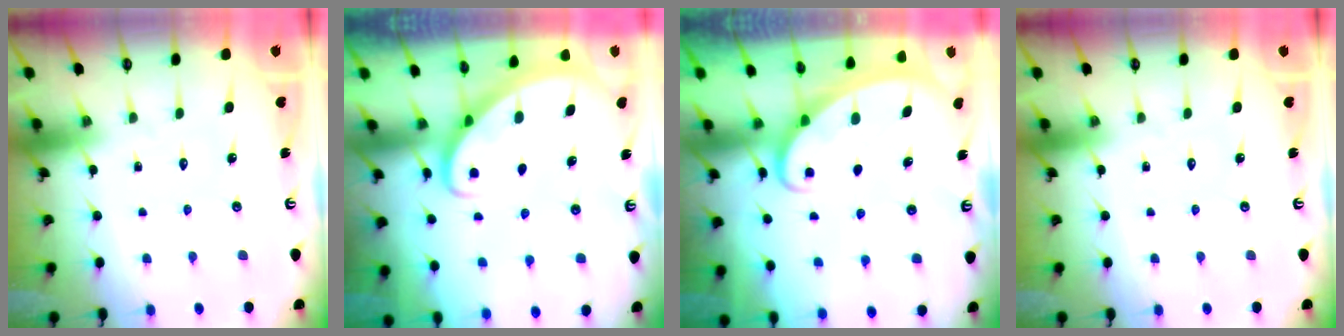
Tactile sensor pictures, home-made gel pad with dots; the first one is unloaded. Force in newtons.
{"total": 2.8, "press": 2.8, "slide": 0.2}
{"total": 2.1, "press": 2.1, "slide": 0.2}
{"total": 0.0}